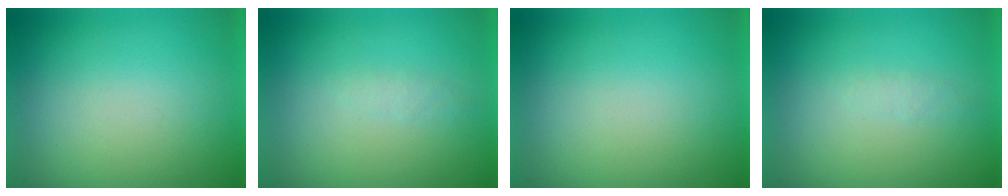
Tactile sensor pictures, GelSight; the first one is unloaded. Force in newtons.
{"total": 1.2}
{"total": 3.0}
{"total": 1.2}